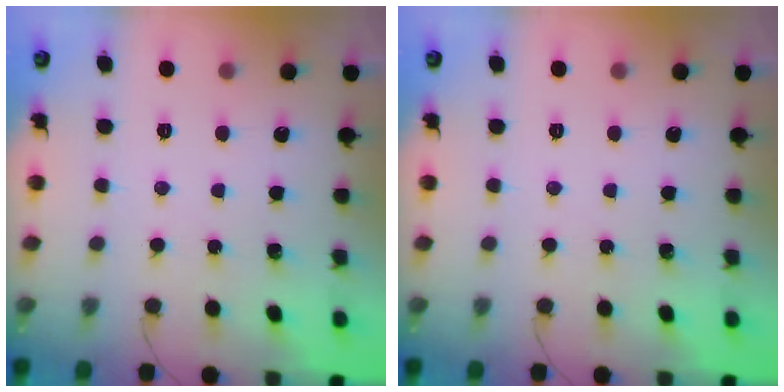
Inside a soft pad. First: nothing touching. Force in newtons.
{"total": 0.0}